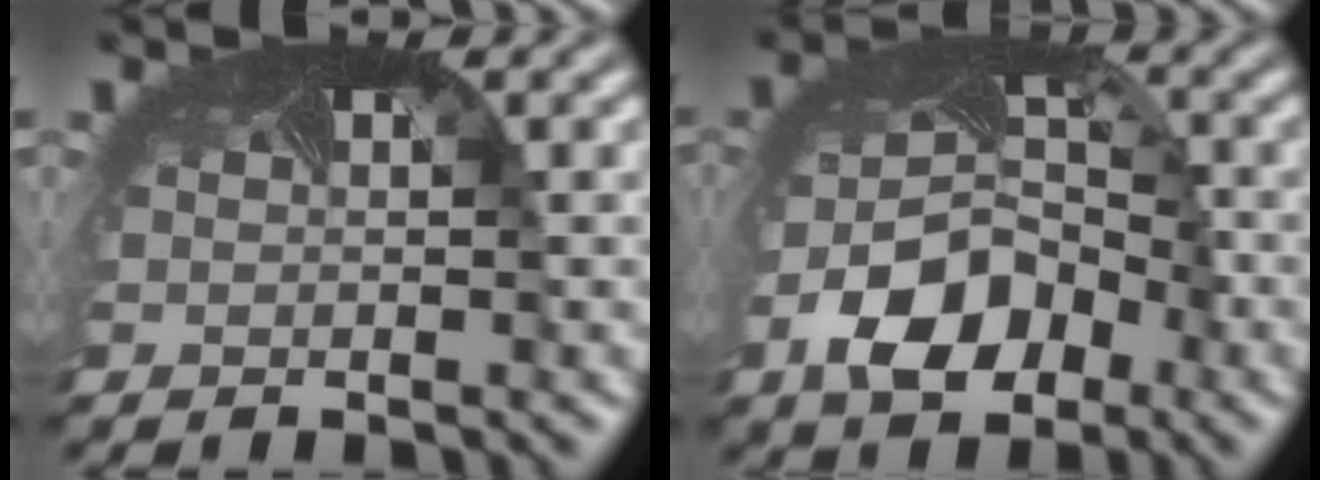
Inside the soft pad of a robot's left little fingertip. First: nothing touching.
{"total": 6.2, "force": [-3.1, 4.2, 3.4], "torque": [-0.085, -0.019, -0.048]}